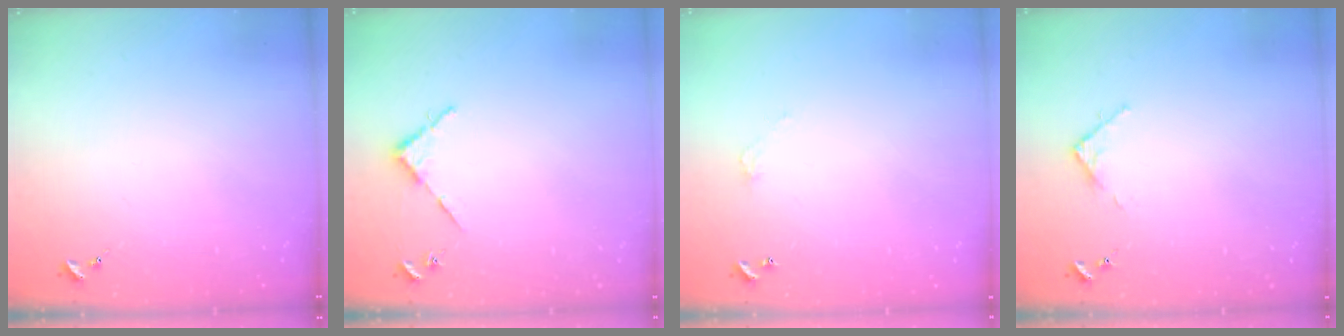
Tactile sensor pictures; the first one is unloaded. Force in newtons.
{"total": 3.1, "press": 3.1, "slide": 0.3}
{"total": 2.7, "press": 2.7, "slide": 0.2}
{"total": 2.8, "press": 2.8, "slide": 0.4}